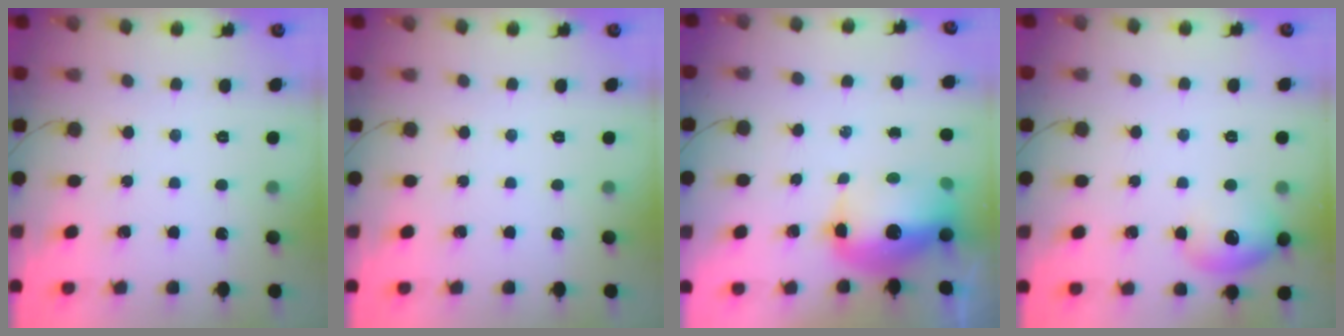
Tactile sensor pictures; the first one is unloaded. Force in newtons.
{"total": 0.0}
{"total": 14.7, "press": 14.3, "slide": 3.2}
{"total": 13.0, "press": 11.2, "slide": 6.7}